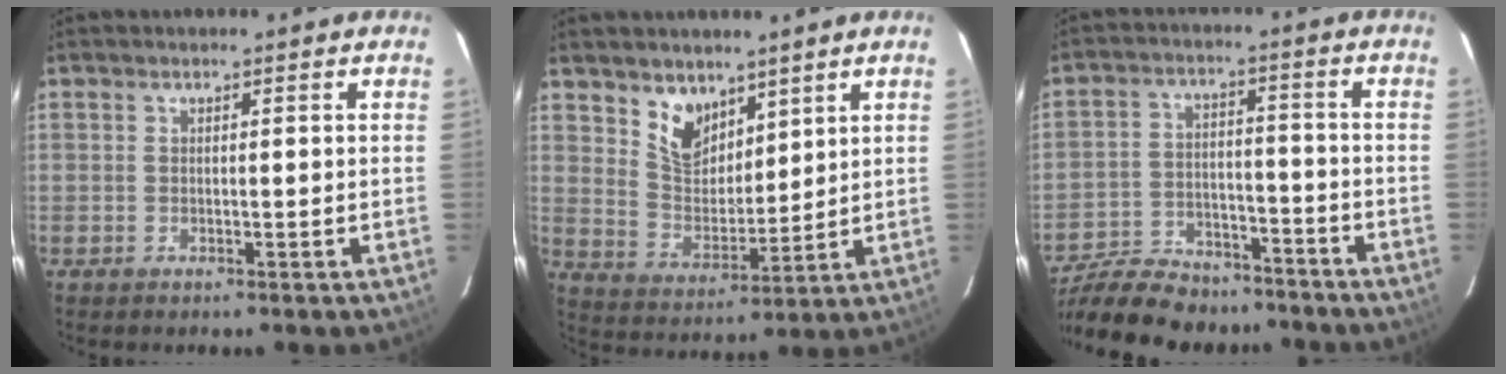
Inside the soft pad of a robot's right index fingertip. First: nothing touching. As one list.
[{"total": 8.4, "force": [5.8, 5.0, 3.5], "torque": [-0.058, 0.003, 0.118]}, {"total": 19.0, "force": [-15.8, 7.6, 7.2], "torque": [-0.170, 0.006, -0.238]}]